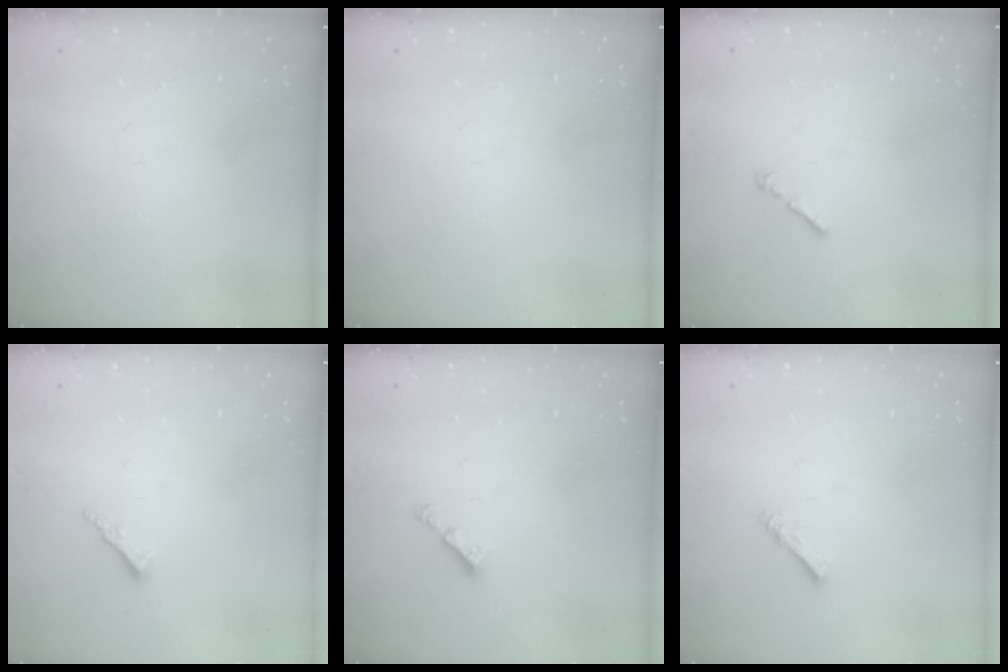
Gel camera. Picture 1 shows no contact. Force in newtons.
{"total": 0.0}
{"total": 1.0, "press": 0.9, "slide": 0.5}
{"total": 1.7, "press": 1.7, "slide": 0.3}
{"total": 3.0, "press": 2.9, "slide": 0.5}
{"total": 1.6, "press": 1.5, "slide": 0.3}